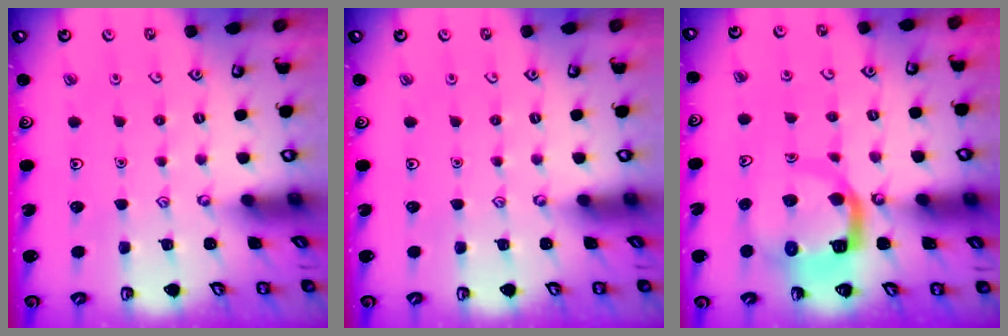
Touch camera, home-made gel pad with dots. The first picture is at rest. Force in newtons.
{"total": 0.0}
{"total": 9.0, "press": 9.0, "slide": 1.1}